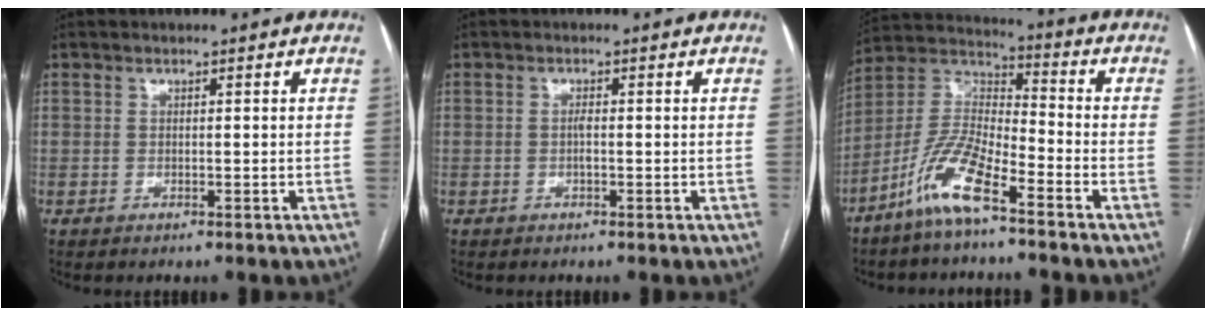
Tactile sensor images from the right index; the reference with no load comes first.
{"total": 1.0, "force": [-0.2, 0.2, 1.0], "torque": [-0.018, 0.001, -0.004]}
{"total": 10.5, "force": [-7.0, 1.9, 7.7], "torque": [-0.169, 0.002, -0.144]}